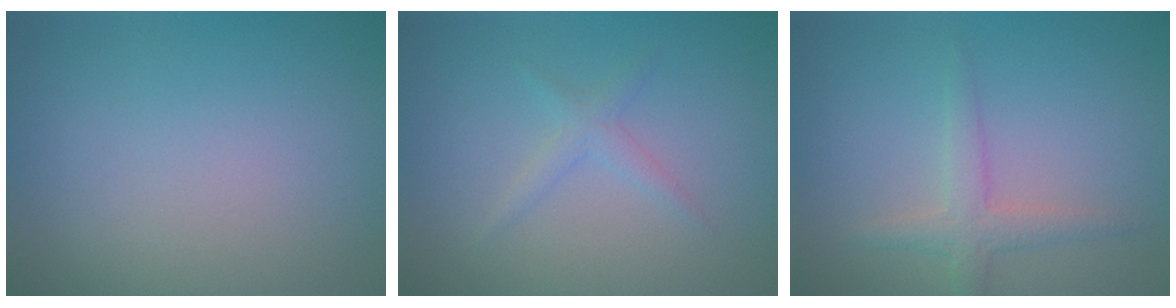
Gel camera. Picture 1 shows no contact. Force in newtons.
{"total": 1.3, "press": 1.3, "slide": 0.0}
{"total": 2.2, "press": 2.2, "slide": 0.1}